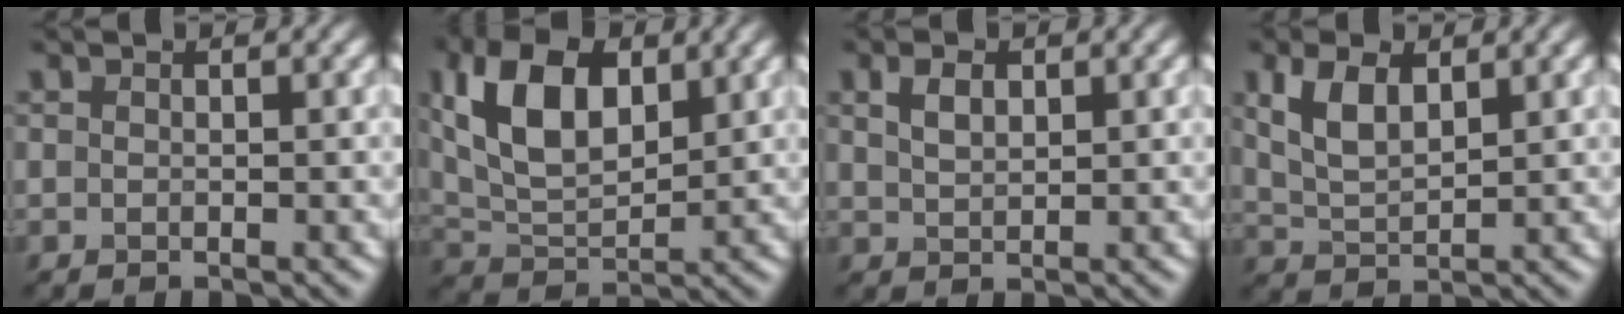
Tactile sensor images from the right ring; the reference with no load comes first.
{"total": 9.1, "force": [3.2, 5.0, 6.8], "torque": [-0.143, 0.008, 0.058]}
{"total": 2.2, "force": [1.0, 1.2, 1.4], "torque": [-0.032, 0.003, 0.023]}
{"total": 4.4, "force": [1.9, 2.2, 3.2], "torque": [-0.077, 0.003, 0.041]}